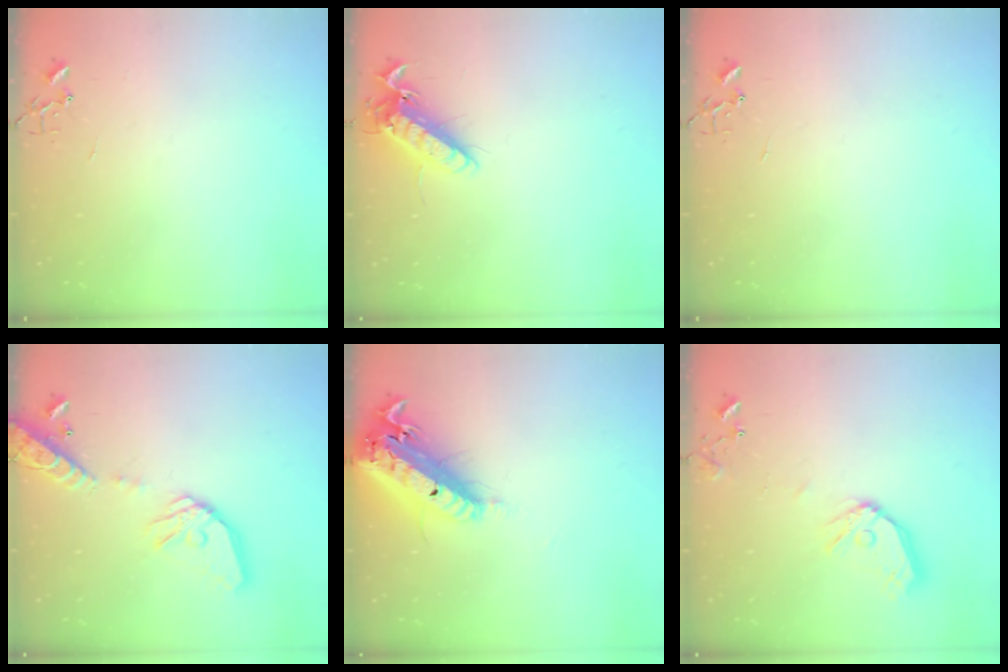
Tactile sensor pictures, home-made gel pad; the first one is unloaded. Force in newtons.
{"total": 12.8, "press": 12.7, "slide": 1.8}
{"total": 0.0}
{"total": 17.0, "press": 16.8, "slide": 2.6}
{"total": 21.6, "press": 21.0, "slide": 5.0}
{"total": 12.8, "press": 12.7, "slide": 1.8}